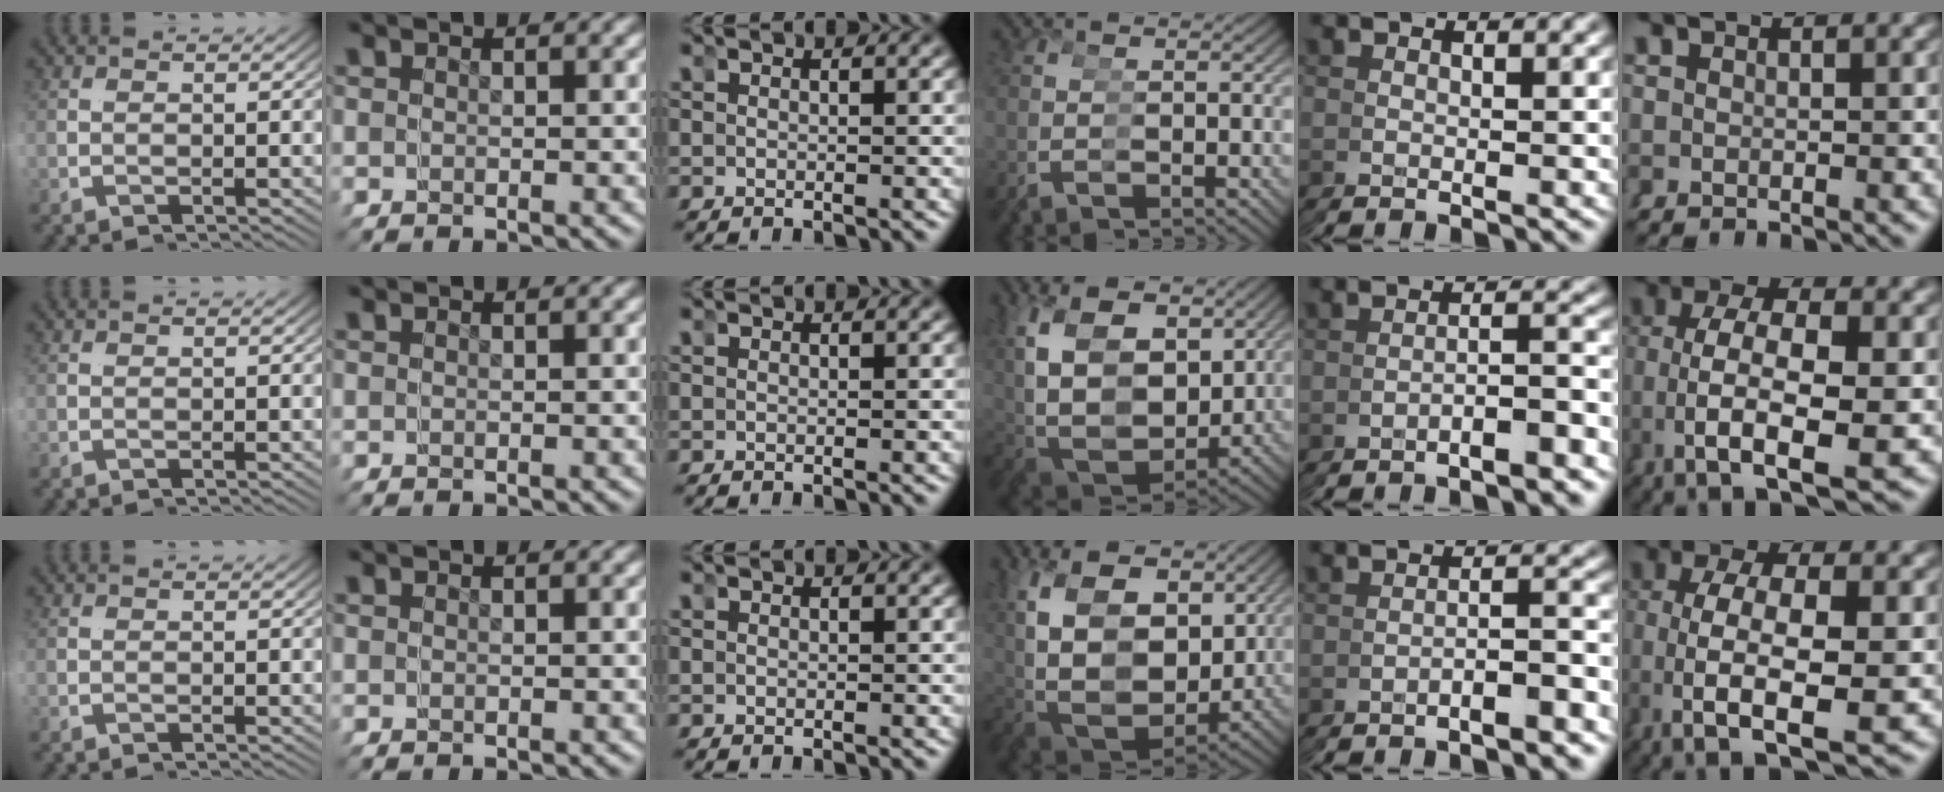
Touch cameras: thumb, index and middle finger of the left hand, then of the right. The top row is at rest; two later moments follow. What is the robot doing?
{"motion": "grasp_and_lifting", "object": "bandage"}